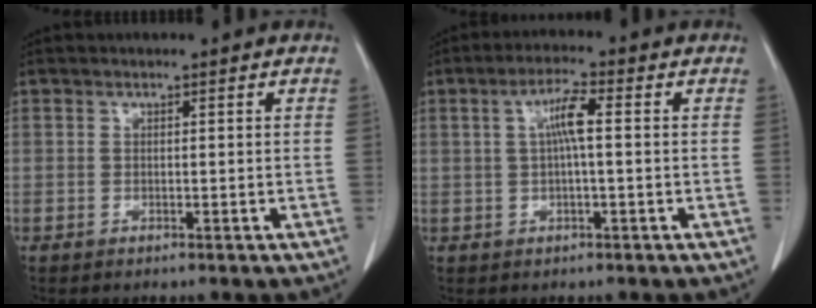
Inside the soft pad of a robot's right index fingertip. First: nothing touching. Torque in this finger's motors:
{"motor_torque": [0.24, 0.03, 0.11, 0.04]}